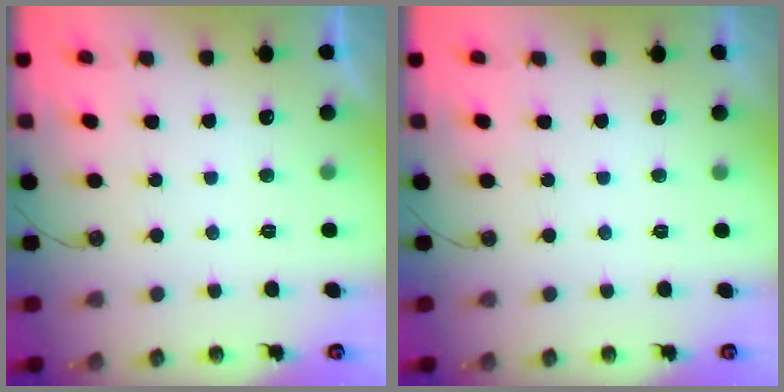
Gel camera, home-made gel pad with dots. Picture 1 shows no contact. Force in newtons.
{"total": 0.0}